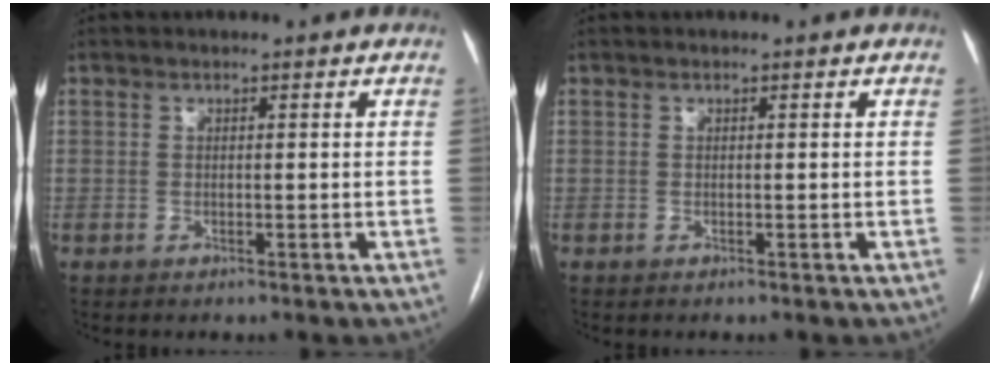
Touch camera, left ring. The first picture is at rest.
{"total": 0.0}